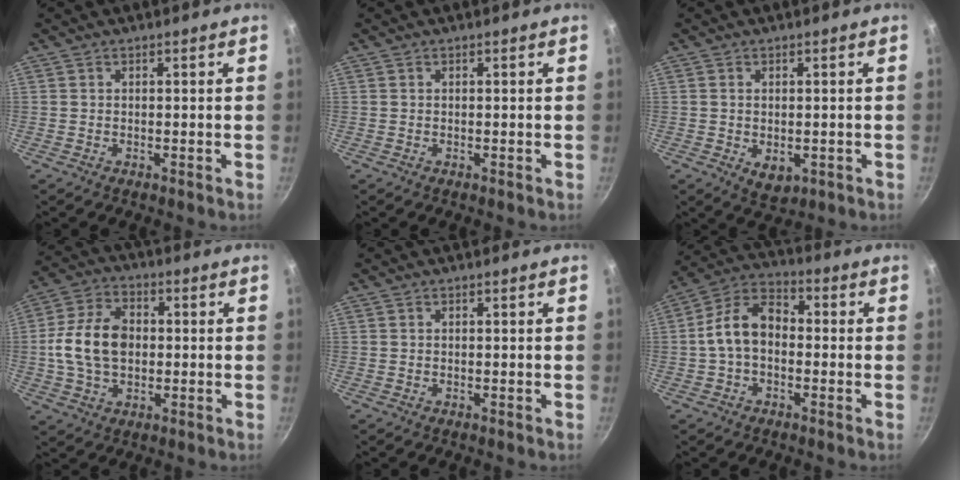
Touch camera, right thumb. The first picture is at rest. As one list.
[{"total": 0.0}, {"total": 4.3, "force": [-0.8, 2.8, 3.2], "torque": [-0.049, -0.014, -0.006]}, {"total": 12.5, "force": [0.0, 8.7, 9.0], "torque": [-0.153, 0.020, -0.010]}, {"total": 0.0}, {"total": 10.1, "force": [-0.9, 6.7, 7.5], "torque": [-0.119, 0.039, -0.035]}]